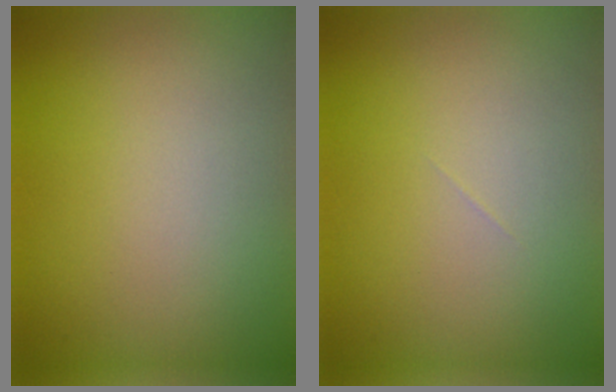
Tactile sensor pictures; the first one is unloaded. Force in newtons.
{"total": 0.0}